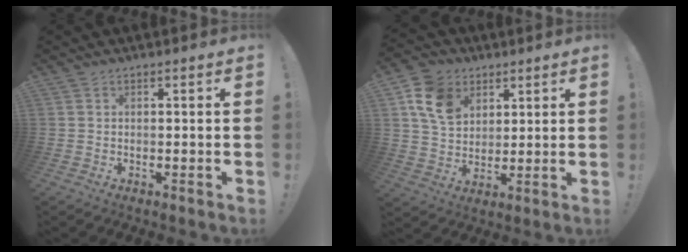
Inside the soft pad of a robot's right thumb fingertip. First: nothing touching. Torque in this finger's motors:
{"motor_torque": [0.05, 0.12, 0.32, 0.24, 0.05]}